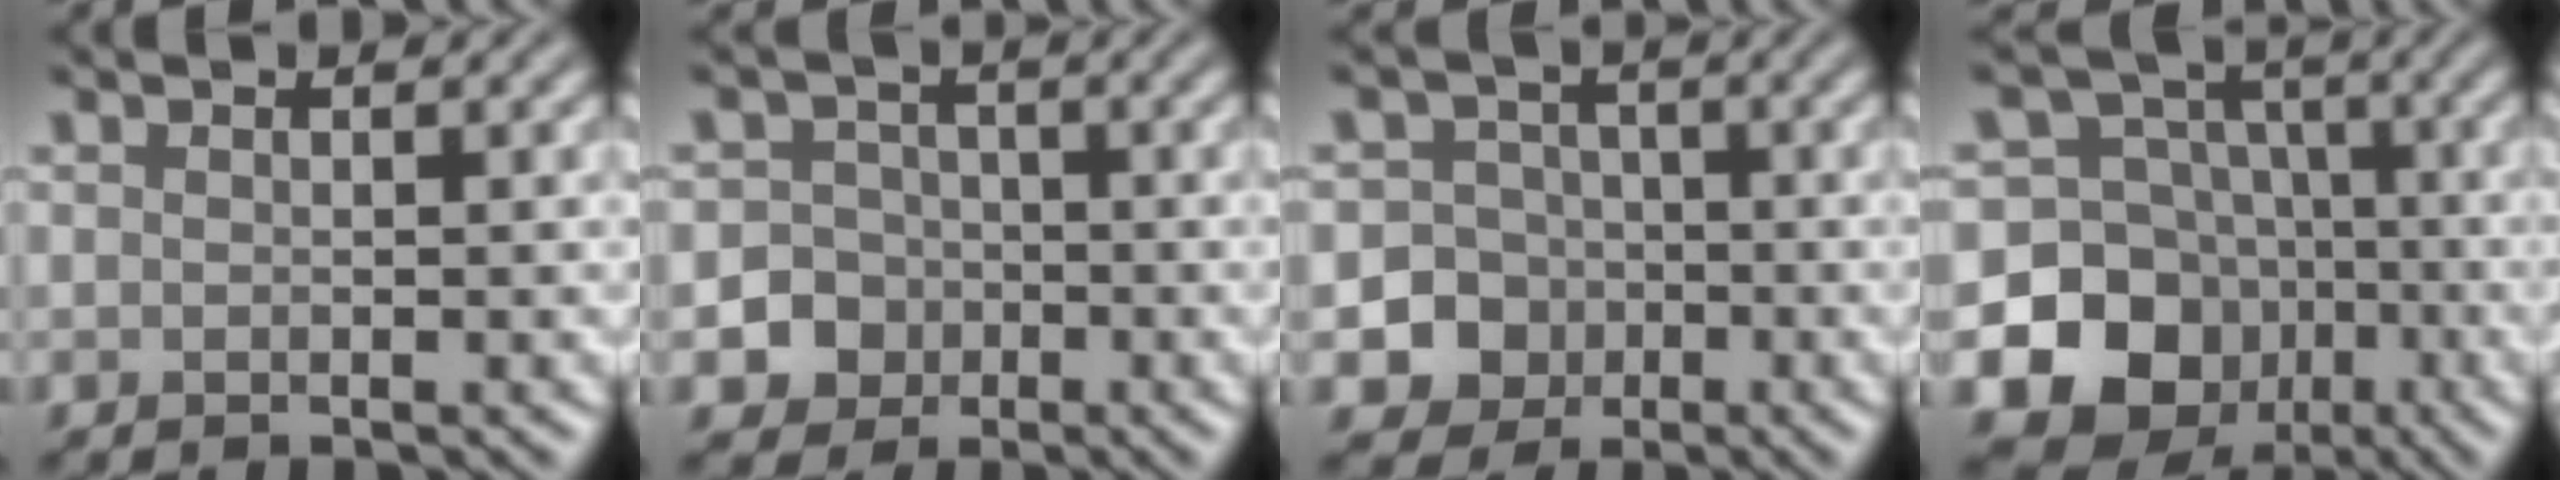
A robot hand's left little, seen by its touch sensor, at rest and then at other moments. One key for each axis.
{"total": 5.1, "fx": -2.1, "fy": 4.6, "fz": 0.7, "tx": 0.016, "ty": -0.005, "tz": -0.055}
{"total": 8.1, "fx": -3.0, "fy": 7.4, "fz": 1.3, "tx": -0.004, "ty": -0.012, "tz": -0.071}
{"total": 15.0, "fx": -5.5, "fy": 13.4, "fz": 3.9, "tx": -0.097, "ty": -0.030, "tz": -0.094}